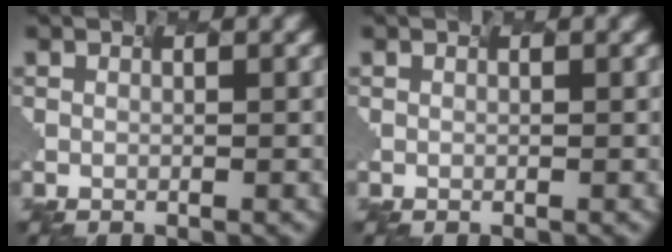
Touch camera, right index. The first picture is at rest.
{"total": 0.0}